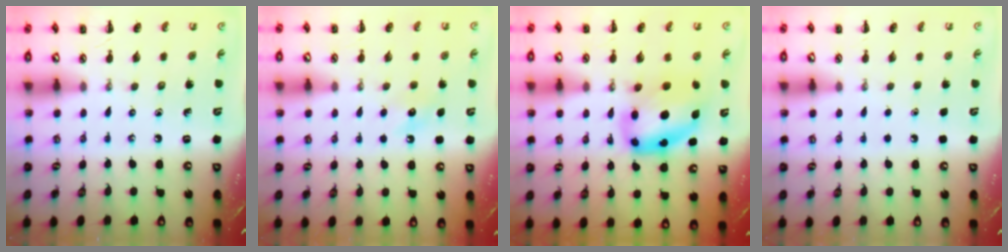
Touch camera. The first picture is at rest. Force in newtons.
{"total": 5.2, "press": 5.0, "slide": 1.4}
{"total": 10.6, "press": 10.3, "slide": 2.8}
{"total": 1.7, "press": 1.6, "slide": 0.1}